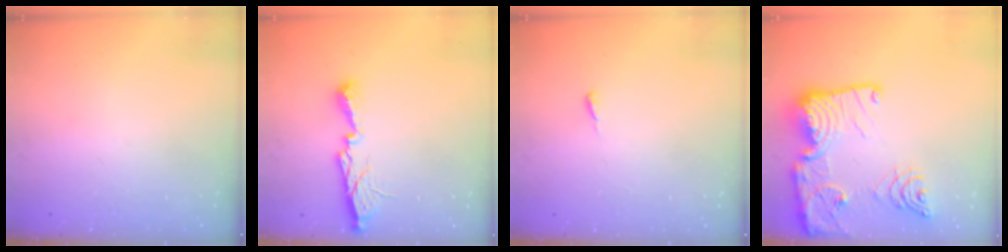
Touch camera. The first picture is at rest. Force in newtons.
{"total": 9.9, "press": 9.9, "slide": 0.3}
{"total": 4.4, "press": 4.4, "slide": 0.5}
{"total": 25.2, "press": 25.1, "slide": 2.6}